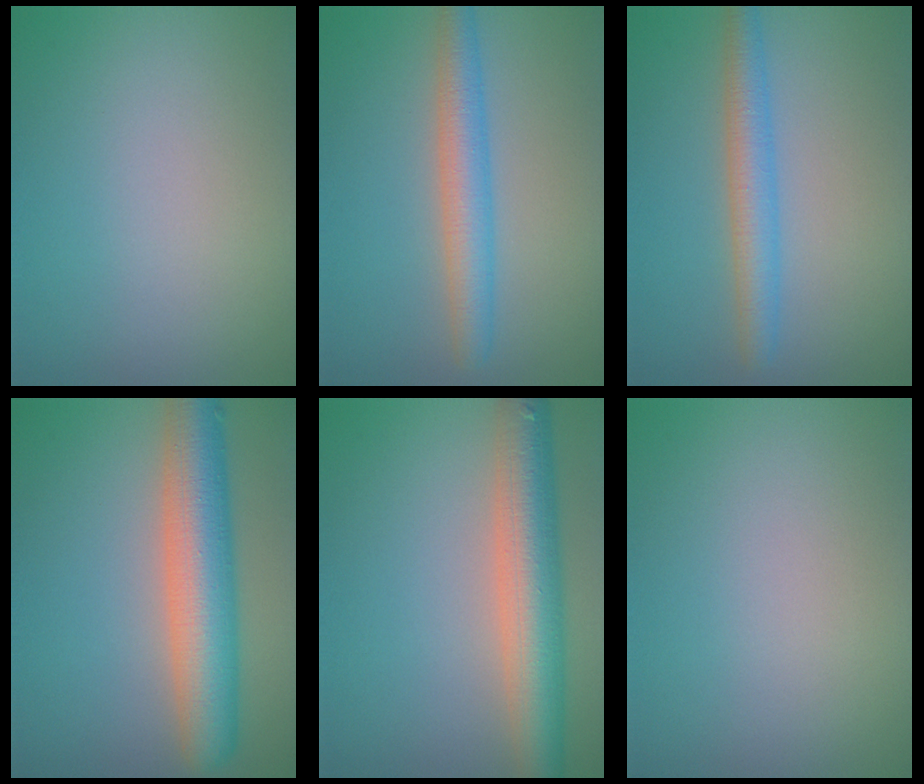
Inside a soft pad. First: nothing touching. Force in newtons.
{"total": 4.1, "press": 4.1, "slide": 0.2}
{"total": 3.6, "press": 3.6, "slide": 0.2}
{"total": 8.2, "press": 8.2, "slide": 0.4}
{"total": 7.4, "press": 7.4, "slide": 0.4}
{"total": 0.0}